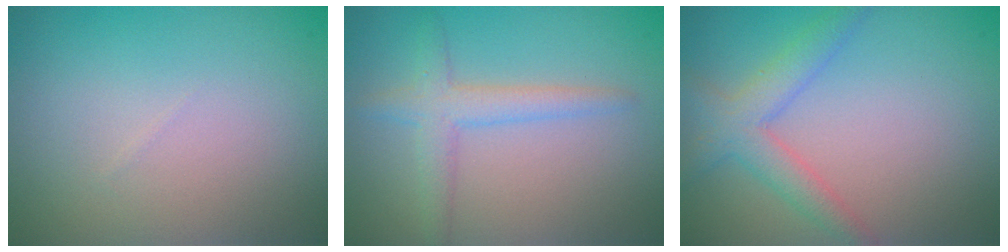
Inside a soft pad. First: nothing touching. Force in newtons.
{"total": 2.8, "press": 2.8, "slide": 0.1}
{"total": 3.4, "press": 3.4, "slide": 0.2}